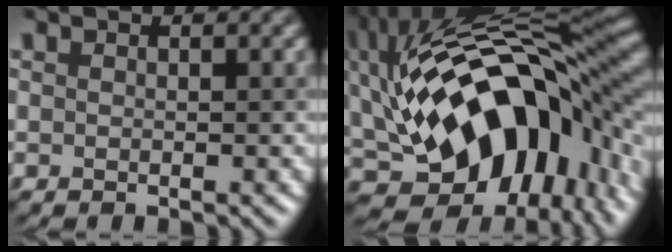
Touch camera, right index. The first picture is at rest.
{"total": 18.7, "force": [0.2, 10.9, 15.2], "torque": [-0.250, 0.003, 0.017]}